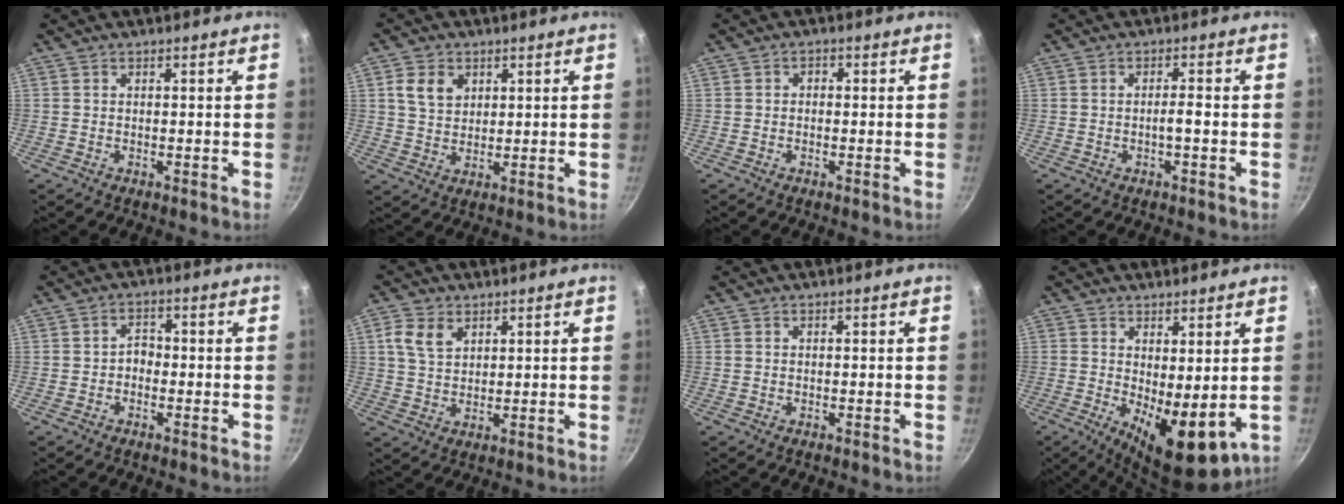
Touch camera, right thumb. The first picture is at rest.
{"total": 6.0, "force": [2.2, 4.5, 3.3], "torque": [-0.042, -0.005, 0.041]}
{"total": 1.3, "force": [-0.2, 1.1, 0.7], "torque": [-0.010, 0.007, -0.005]}
{"total": 2.1, "force": [-0.7, 0.3, 1.9], "torque": [-0.035, 0.011, -0.011]}
{"total": 2.5, "force": [-0.8, 1.9, 1.4], "torque": [-0.007, 0.016, -0.018]}
{"total": 5.8, "force": [2.5, 3.9, 3.4], "torque": [-0.057, -0.006, 0.048]}
{"total": 0.0}
{"total": 10.5, "force": [0.0, 4.3, 9.6], "torque": [-0.122, -0.020, 0.013]}